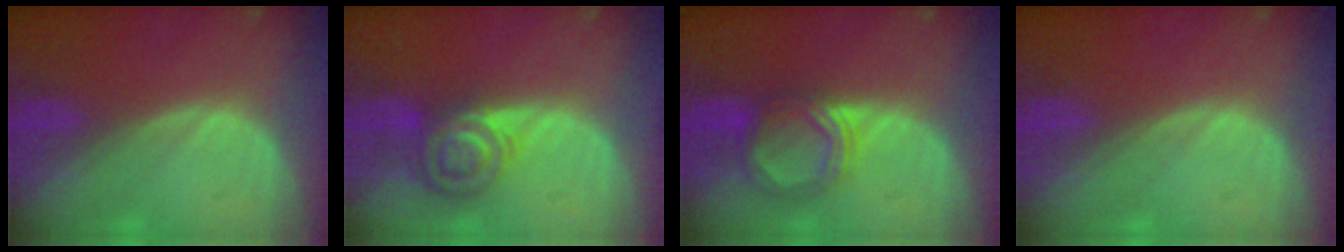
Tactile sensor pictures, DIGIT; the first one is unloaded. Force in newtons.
{"total": 7.1, "press": 6.2, "slide": 3.5}
{"total": 5.4, "press": 5.1, "slide": 1.6}
{"total": 0.0}